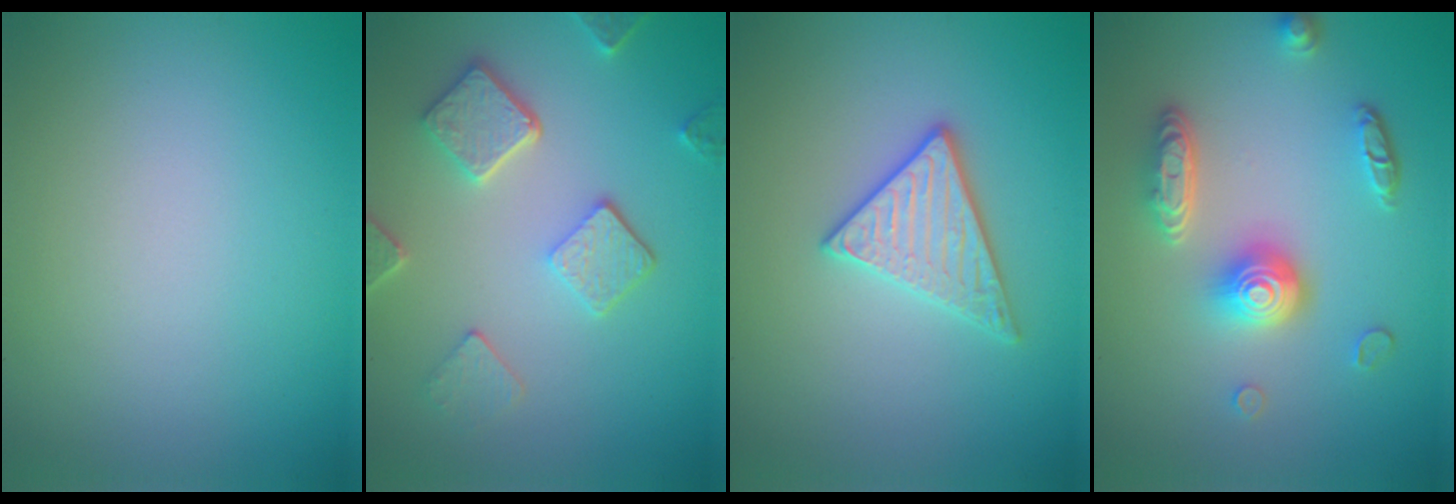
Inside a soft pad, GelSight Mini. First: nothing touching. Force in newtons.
{"total": 5.0, "press": 3.9, "slide": 3.2}
{"total": 3.0, "press": 2.9, "slide": 0.6}
{"total": 4.8, "press": 3.7, "slide": 3.0}